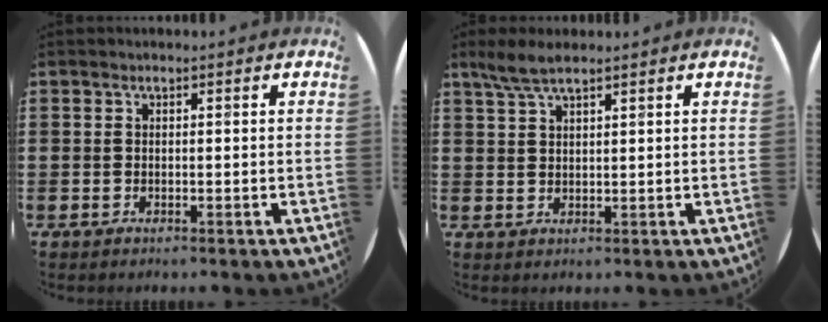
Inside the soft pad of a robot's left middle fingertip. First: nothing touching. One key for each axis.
{"total": 3.8, "fx": 2.9, "fy": 0.8, "fz": 2.3, "tx": -0.050, "ty": 0.005, "tz": 0.053}